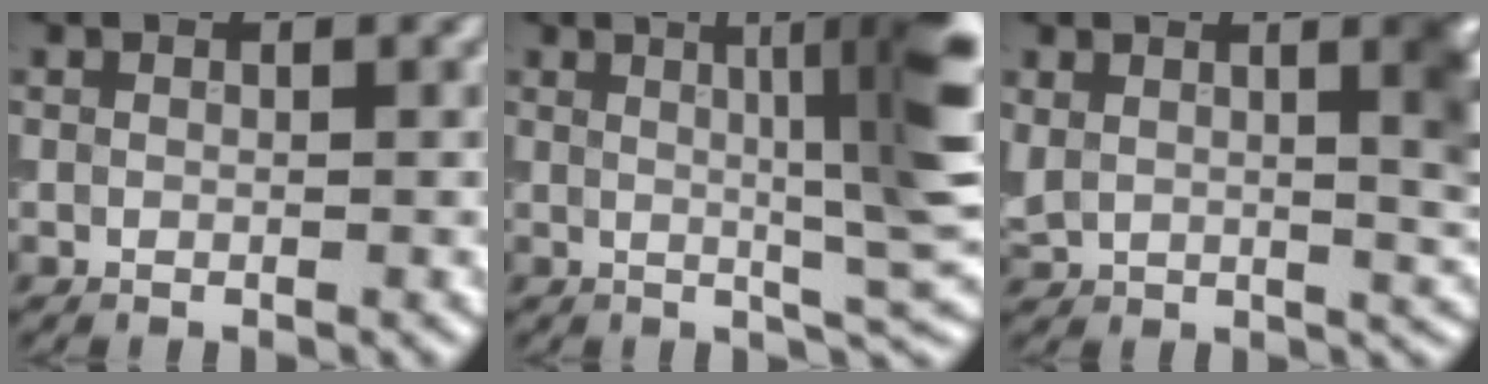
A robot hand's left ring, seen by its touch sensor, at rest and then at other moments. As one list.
[{"total": 9.3, "force": [1.9, 1.7, 9.0], "torque": [-0.101, 0.011, 0.026]}, {"total": 7.1, "force": [2.2, 3.2, 5.9], "torque": [-0.076, -0.001, 0.042]}]